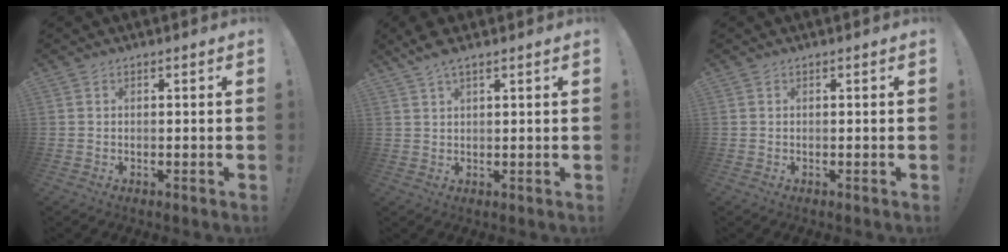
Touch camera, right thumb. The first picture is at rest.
{"total": 4.2, "force": [3.1, 0.7, 2.8], "torque": [-0.049, -0.014, 0.055]}
{"total": 0.0}